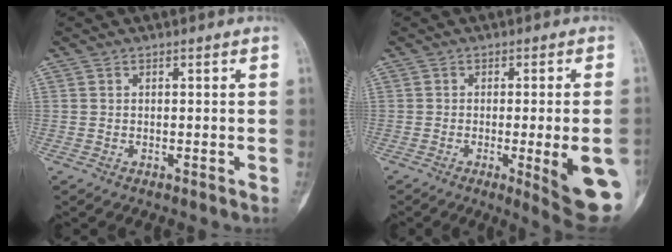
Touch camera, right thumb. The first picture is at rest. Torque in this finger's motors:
{"motor_torque": [-0.11, 0.71, 0.13, 0.05, 0.05]}